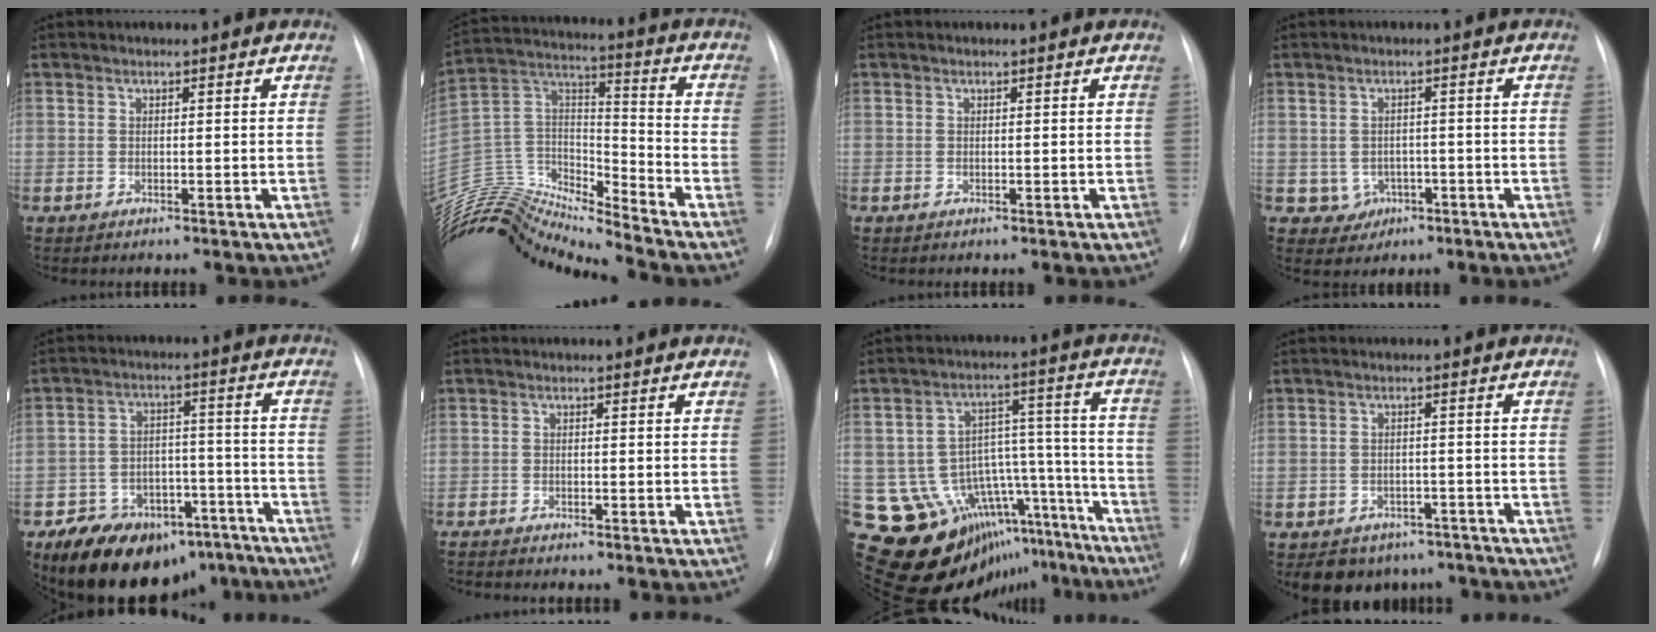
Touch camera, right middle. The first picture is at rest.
{"total": 17.4, "force": [-17.1, 0.1, 3.1], "torque": [-0.057, 0.063, -0.312]}
{"total": 0.0}
{"total": 3.3, "force": [-1.1, 3.1, 0.6], "torque": [-0.005, 0.007, -0.006]}
{"total": 16.4, "force": [-12.5, 8.5, 6.3], "torque": [-0.090, 0.035, -0.177]}
{"total": 2.2, "force": [-2.1, -0.5, 0.6], "torque": [-0.012, -0.008, -0.034]}
{"total": 20.4, "force": [-14.5, 12.2, 7.3], "torque": [-0.097, 0.093, -0.182]}
{"total": 8.0, "force": [-6.3, 4.7, 1.0], "torque": [-0.006, 0.013, -0.076]}